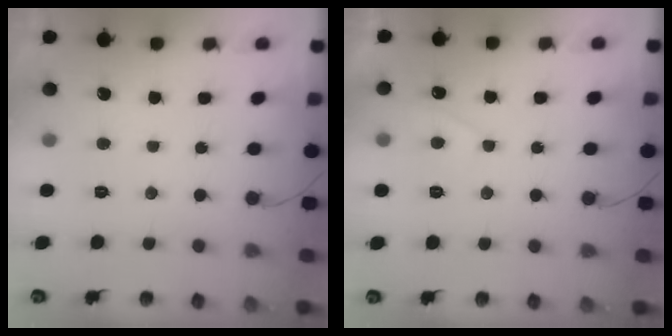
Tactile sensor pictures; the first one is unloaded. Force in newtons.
{"total": 2.7, "press": 2.7, "slide": 0.6}